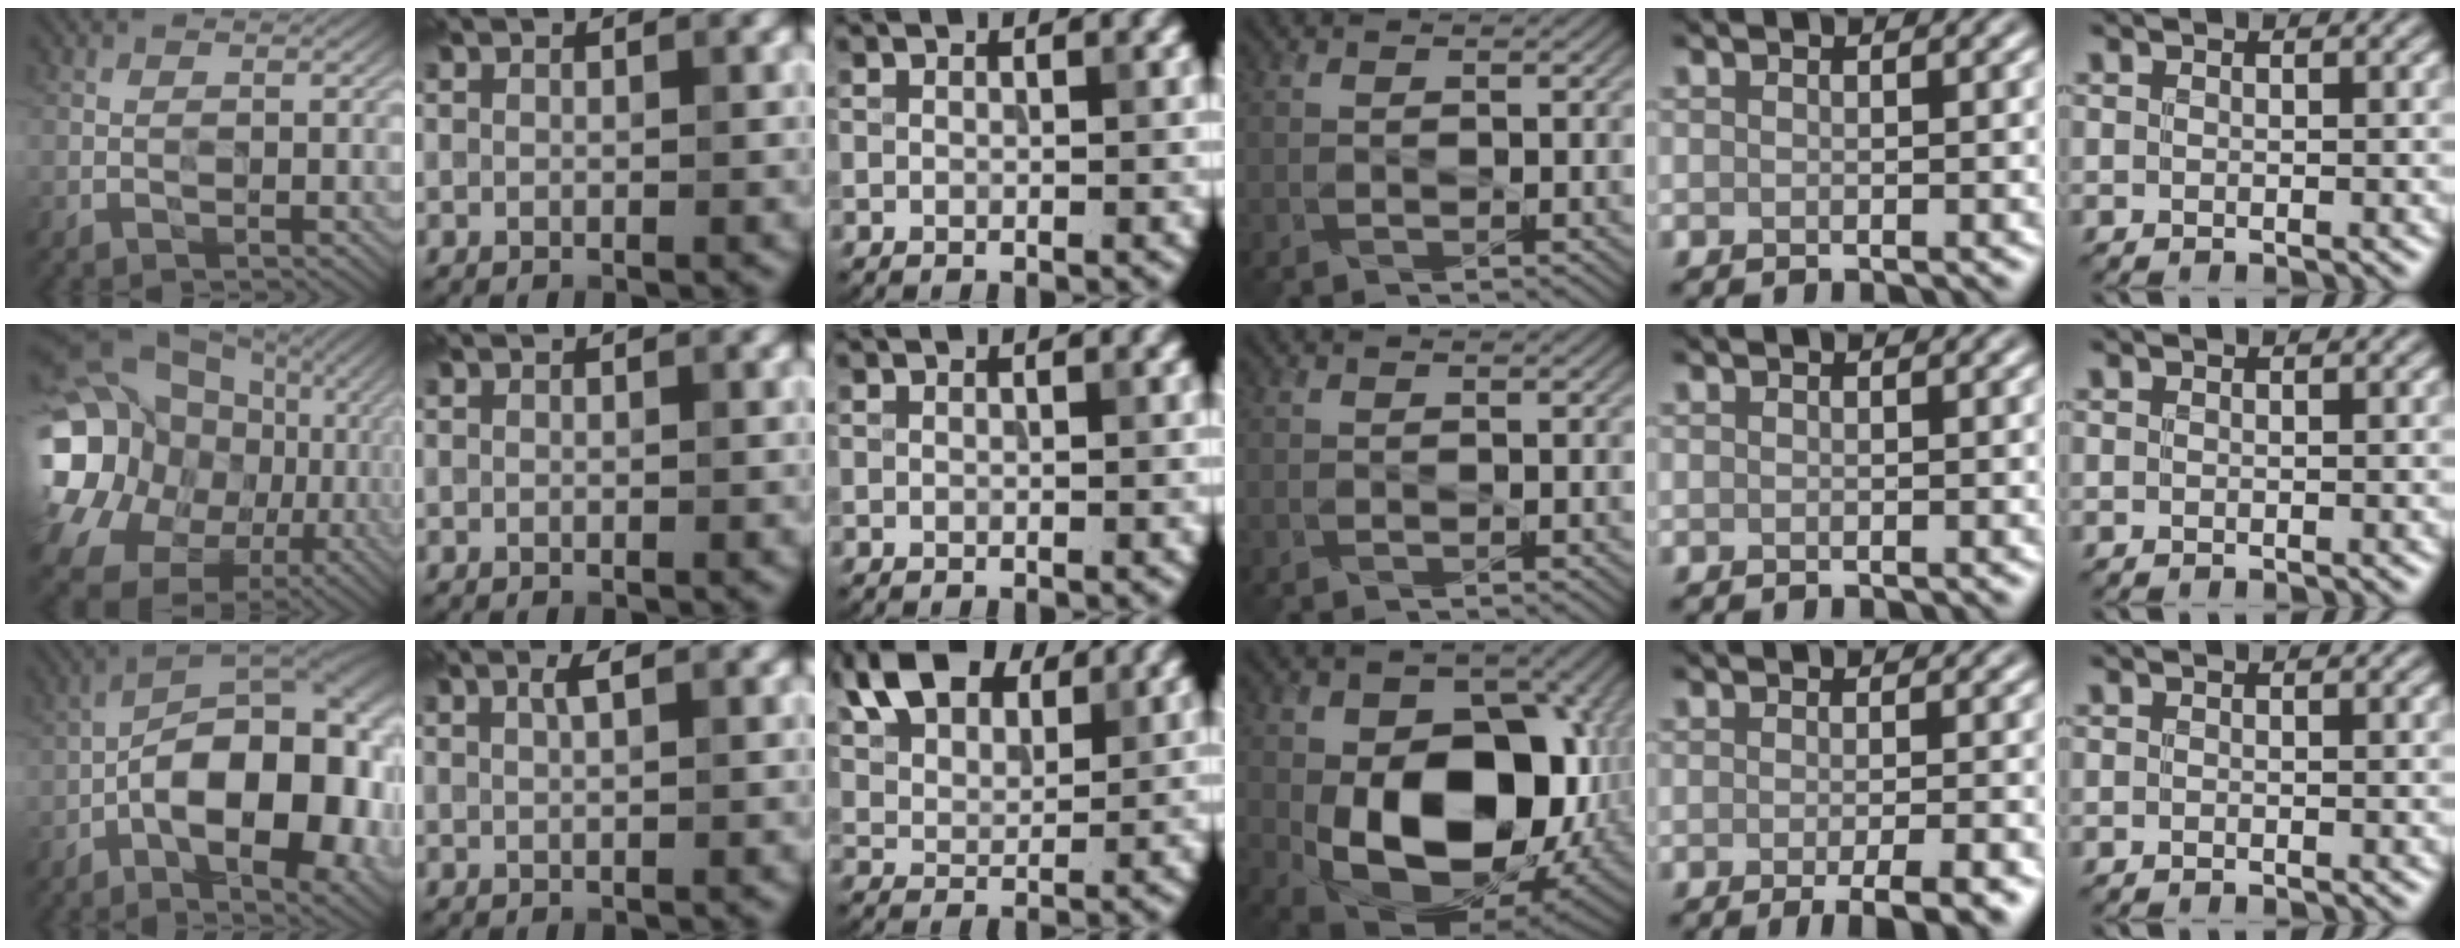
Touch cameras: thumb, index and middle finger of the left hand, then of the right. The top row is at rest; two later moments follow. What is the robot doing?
{"motion": "wipe", "object": "bowl"}